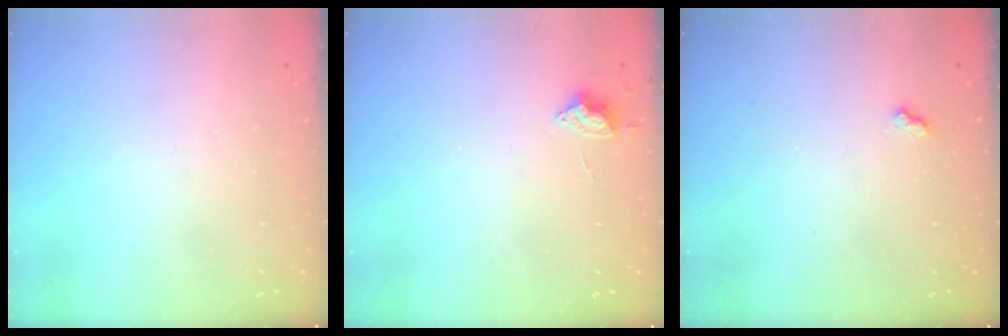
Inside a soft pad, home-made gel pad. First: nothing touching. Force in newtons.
{"total": 5.7, "press": 5.6, "slide": 0.6}
{"total": 4.4, "press": 4.3, "slide": 0.8}